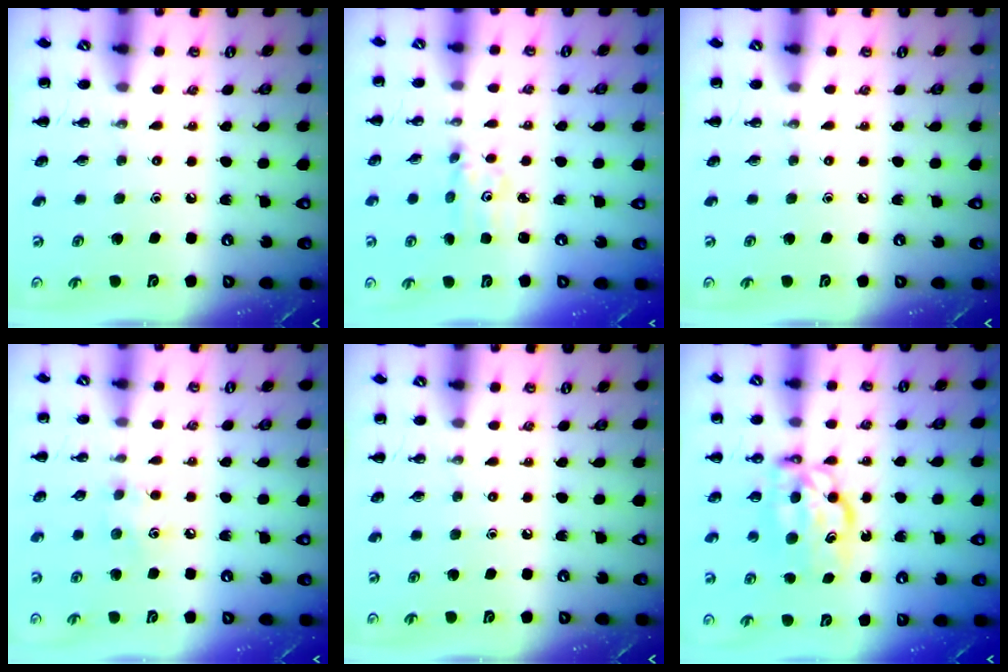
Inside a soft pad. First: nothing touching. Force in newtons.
{"total": 2.5, "press": 2.4, "slide": 0.4}
{"total": 0.0}
{"total": 5.5, "press": 5.4, "slide": 1.3}
{"total": 0.0}
{"total": 7.3, "press": 7.3, "slide": 0.6}